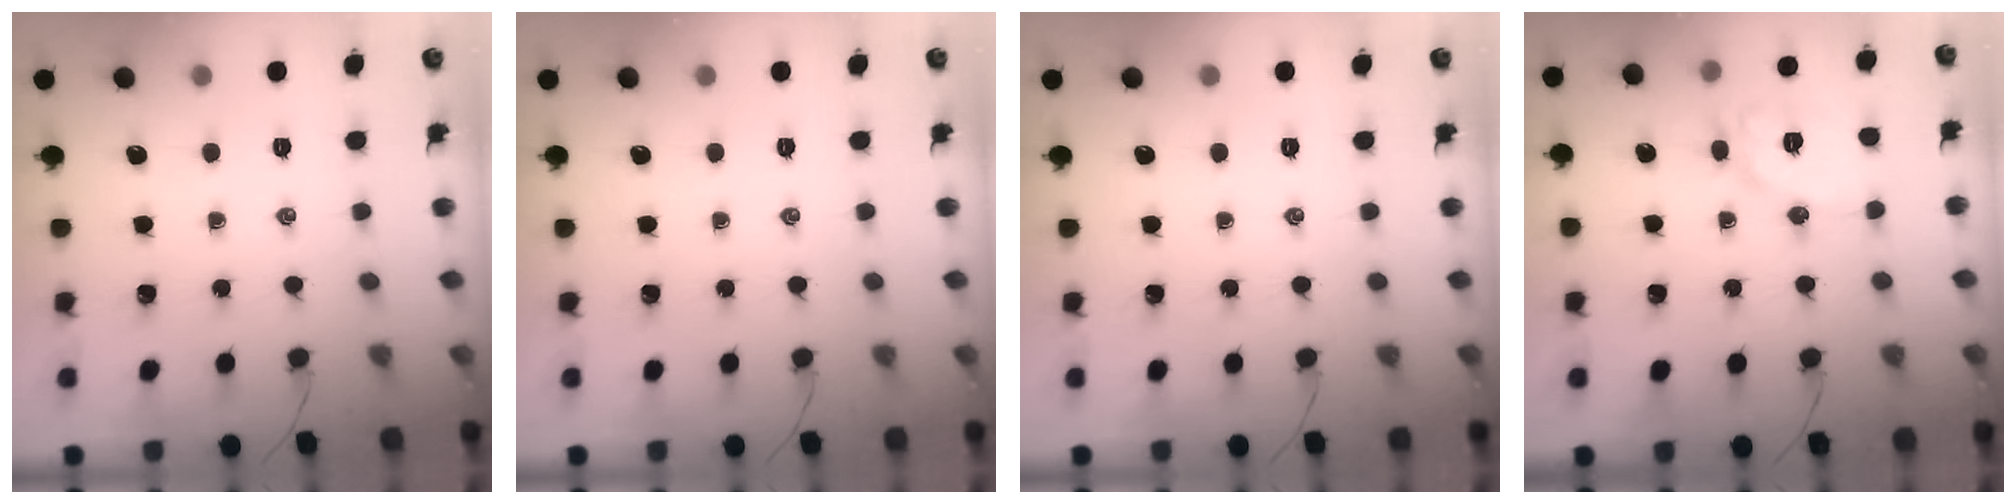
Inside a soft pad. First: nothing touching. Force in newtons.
{"total": 0.0}
{"total": 0.0}
{"total": 10.7, "press": 10.7, "slide": 0.4}